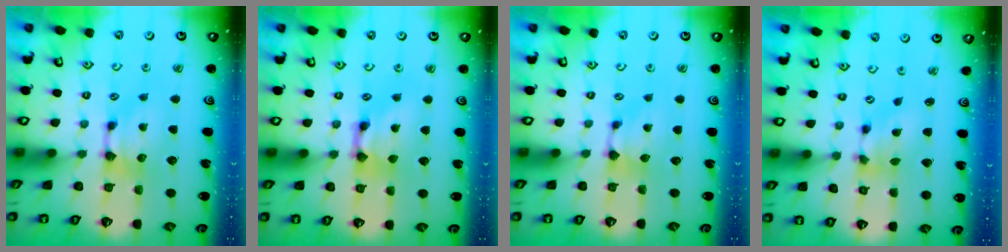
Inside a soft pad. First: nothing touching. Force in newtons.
{"total": 2.7, "press": 2.7, "slide": 0.2}
{"total": 0.9, "press": 0.7, "slide": 0.6}
{"total": 4.3, "press": 3.9, "slide": 1.9}